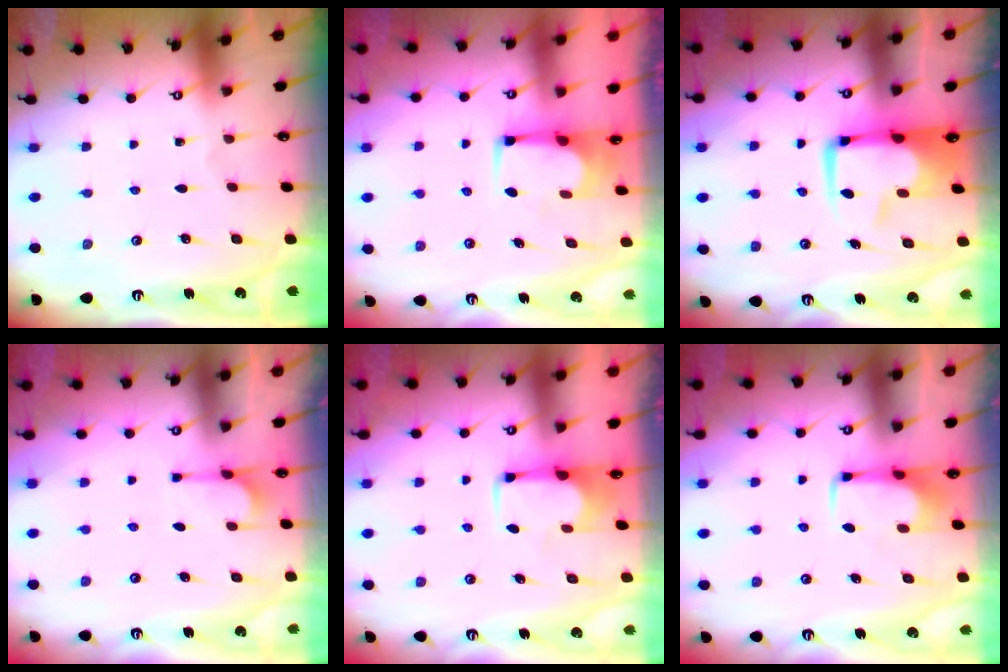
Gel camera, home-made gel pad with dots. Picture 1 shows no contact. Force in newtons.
{"total": 2.1, "press": 2.1, "slide": 0.1}
{"total": 9.0, "press": 8.8, "slide": 1.4}
{"total": 3.8, "press": 3.6, "slide": 1.0}
{"total": 1.9, "press": 1.7, "slide": 0.8}
{"total": 1.7, "press": 1.6, "slide": 0.4}